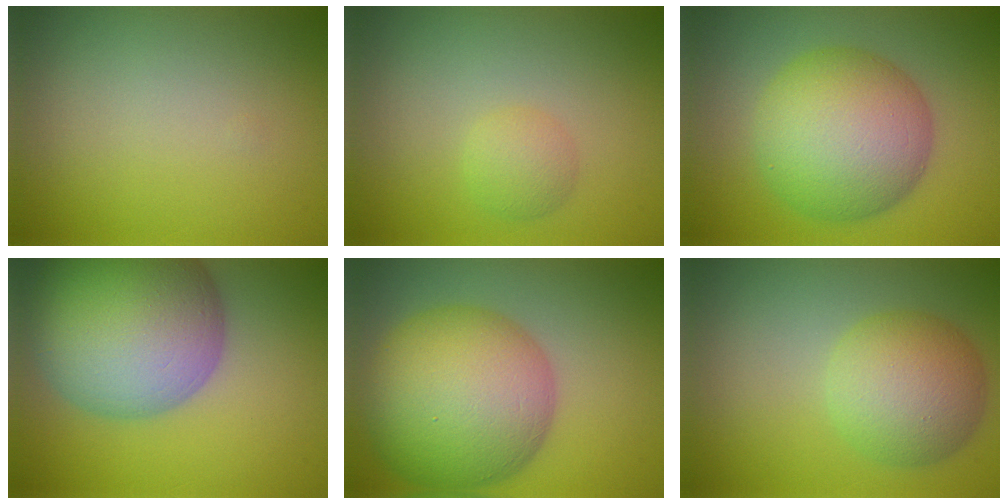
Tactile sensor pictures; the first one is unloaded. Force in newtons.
{"total": 1.9, "press": 1.9, "slide": 0.1}
{"total": 10.1, "press": 10.1, "slide": 0.3}
{"total": 14.9, "press": 14.9, "slide": 0.9}
{"total": 12.9, "press": 12.9, "slide": 0.3}
{"total": 6.2, "press": 6.2, "slide": 0.1}